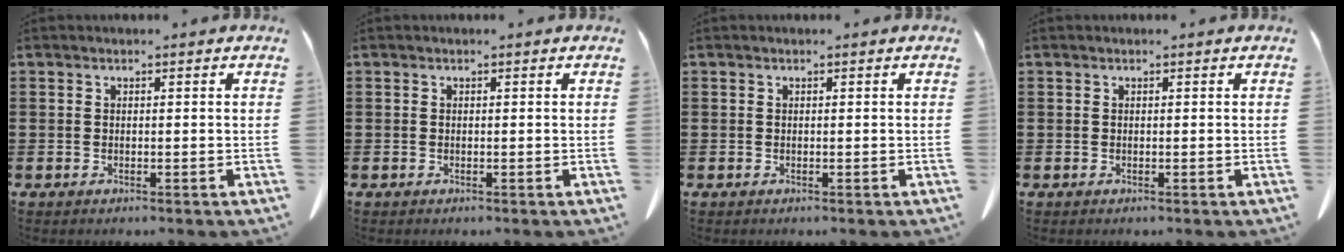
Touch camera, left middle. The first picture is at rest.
{"total": 0.0}
{"total": 0.0}
{"total": 0.0}